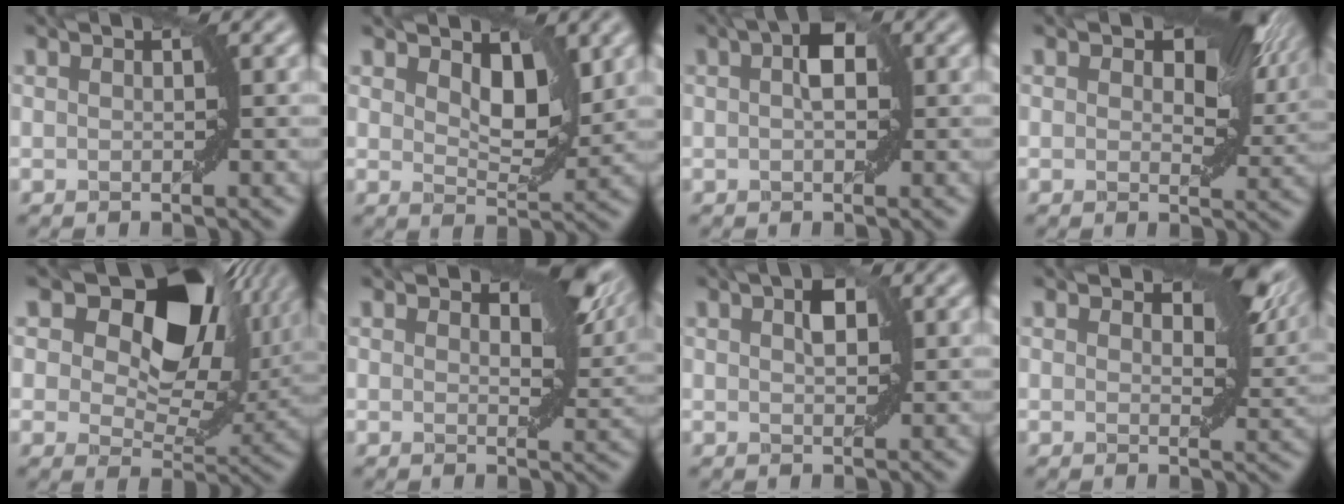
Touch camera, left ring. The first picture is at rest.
{"total": 3.8, "force": [1.7, 2.0, 2.8], "torque": [-0.052, -0.009, 0.028]}
{"total": 2.9, "force": [0.6, 1.5, 2.5], "torque": [-0.037, 0.010, 0.003]}
{"total": 7.7, "force": [2.8, 4.2, 5.8], "torque": [-0.072, 0.002, 0.037]}
{"total": 13.0, "force": [6.5, 7.6, 8.4], "torque": [-0.120, 0.006, 0.101]}
{"total": 5.7, "force": [2.7, 2.8, 4.2], "torque": [-0.051, -0.004, 0.038]}
{"total": 2.0, "force": [0.8, 1.0, 1.6], "torque": [-0.024, 0.005, 0.014]}
{"total": 6.1, "force": [2.6, 3.2, 4.6], "torque": [-0.057, -0.003, 0.036]}